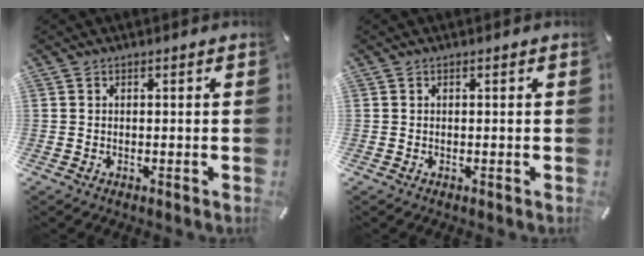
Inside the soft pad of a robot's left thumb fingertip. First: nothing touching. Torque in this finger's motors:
{"motor_torque": [0.02, 0.02, 0.01, -0.01, 0.00]}